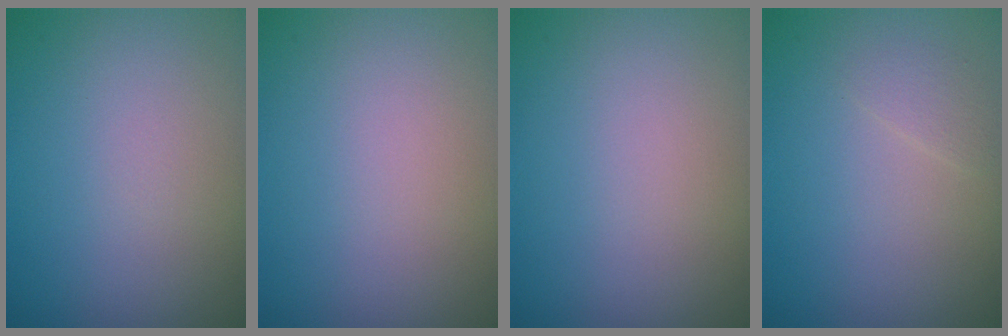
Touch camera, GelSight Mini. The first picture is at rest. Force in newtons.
{"total": 0.0}
{"total": 0.0}
{"total": 0.9, "press": 0.9, "slide": 0.0}